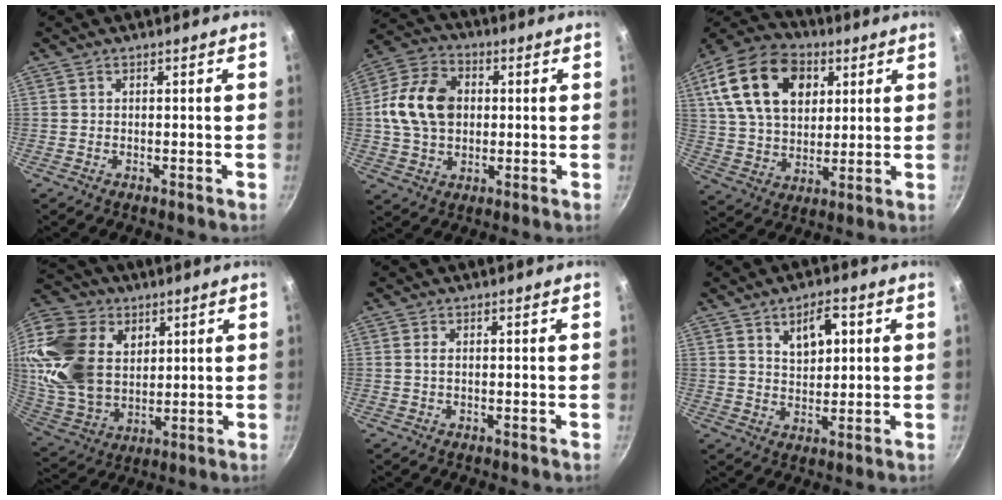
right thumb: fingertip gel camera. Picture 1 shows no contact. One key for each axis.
{"total": 14.1, "fx": 1.2, "fy": 10.5, "fz": 9.3, "tx": -0.151, "ty": 0.015, "tz": 0.010}
{"total": 20.9, "fx": 7.2, "fy": 14.2, "fz": 13.5, "tx": -0.221, "ty": -0.001, "tz": 0.122}
{"total": 22.5, "fx": 6.7, "fy": 16.4, "fz": 13.8, "tx": -0.262, "ty": -0.017, "tz": 0.135}
{"total": 1.1, "fx": 0.1, "fy": 0.5, "fz": 0.9, "tx": -0.018, "ty": 0.002, "tz": 0.002}
{"total": 7.0, "fx": 2.6, "fy": 4.0, "fz": 5.1, "tx": -0.065, "ty": -0.009, "tz": 0.046}